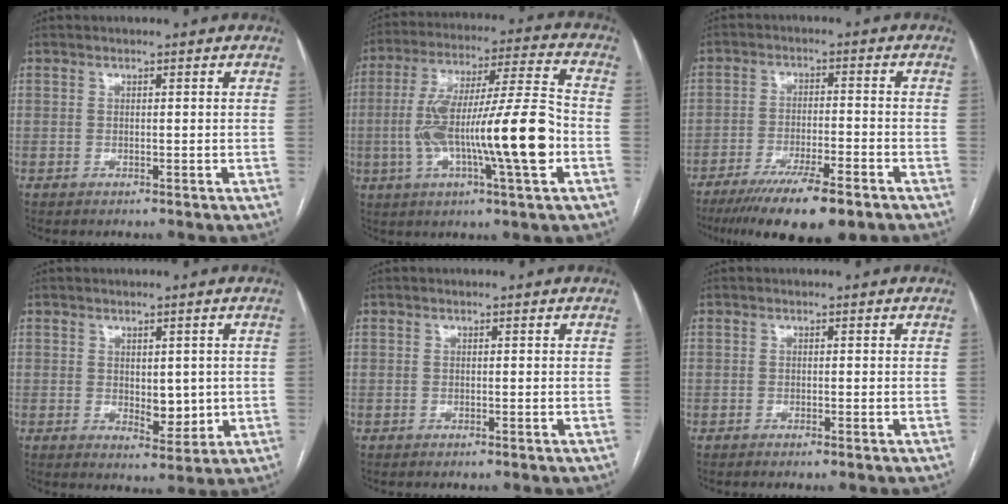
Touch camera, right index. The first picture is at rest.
{"total": 19.3, "force": [-3.8, 1.3, 18.9], "torque": [-0.335, 0.006, -0.062]}
{"total": 12.4, "force": [-8.8, 2.3, 8.5], "torque": [-0.138, -0.026, -0.141]}
{"total": 4.7, "force": [0.0, 2.4, 4.0], "torque": [-0.054, -0.007, 0.011]}
{"total": 0.0}
{"total": 0.7, "force": [-0.5, -0.1, 0.5], "torque": [-0.010, 0.000, -0.008]}